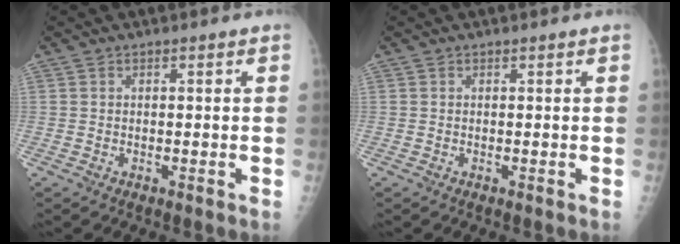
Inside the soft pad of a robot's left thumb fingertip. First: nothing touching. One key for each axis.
{"total": 0.0}